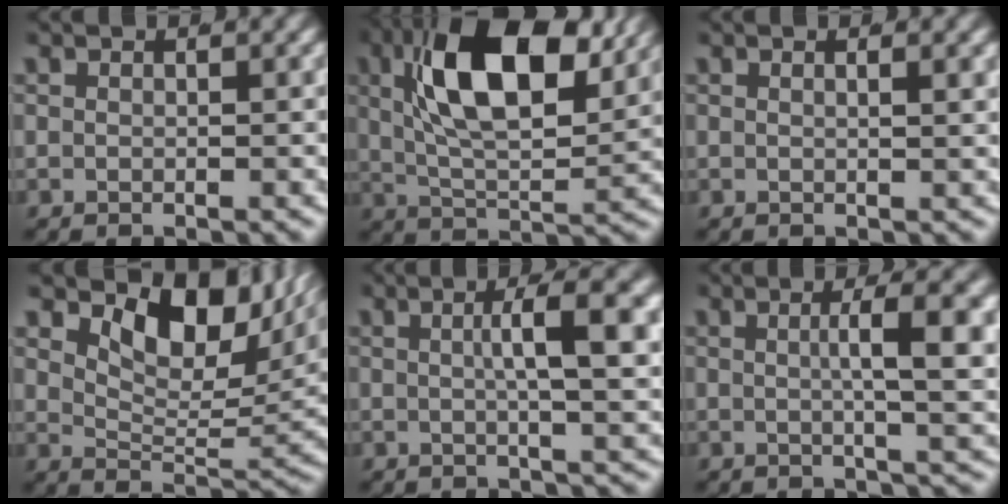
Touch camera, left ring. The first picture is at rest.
{"total": 10.4, "force": [3.8, 4.0, 8.8], "torque": [-0.155, -0.007, 0.067]}
{"total": 1.1, "force": [0.4, -0.5, 0.8], "torque": [-0.011, -0.003, 0.009]}
{"total": 10.0, "force": [4.9, 4.8, 7.3], "torque": [-0.101, 0.002, 0.076]}
{"total": 4.5, "force": [0.7, -0.3, 4.4], "torque": [-0.065, 0.002, 0.014]}
{"total": 4.4, "force": [0.8, -0.3, 4.4], "torque": [-0.063, -0.002, 0.015]}